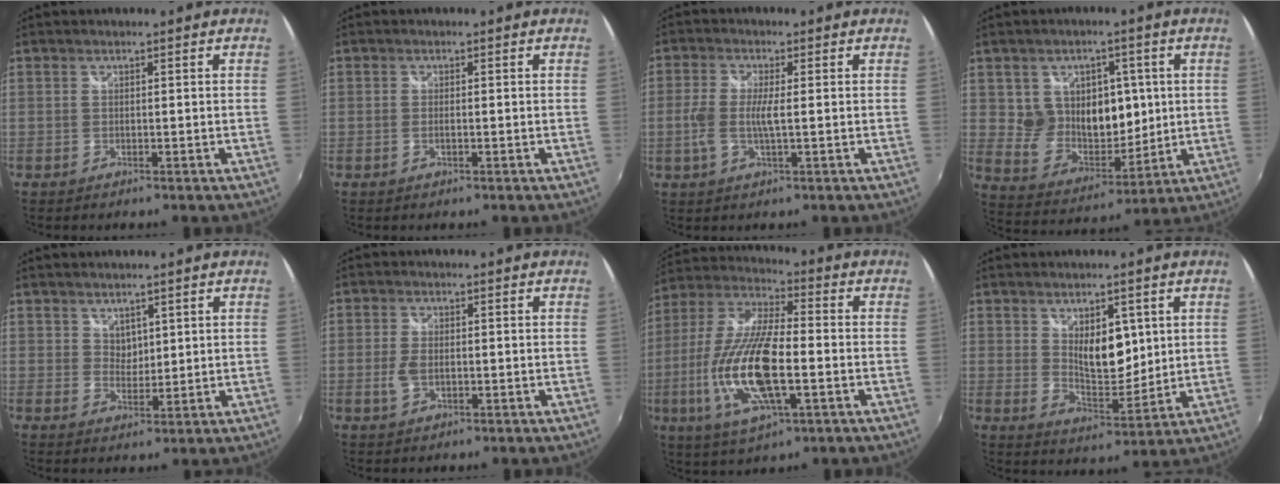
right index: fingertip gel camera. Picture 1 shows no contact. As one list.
[{"total": 1.2, "force": [-0.2, 0.4, 1.1], "torque": [-0.022, -0.001, -0.006]}, {"total": 5.8, "force": [-0.6, 1.5, 5.5], "torque": [-0.115, -0.003, -0.014]}, {"total": 12.7, "force": [2.5, 10.5, 6.7], "torque": [-0.122, 0.001, 0.062]}, {"total": 2.5, "force": [1.6, 1.8, 0.5], "torque": [-0.003, 0.001, 0.030]}, {"total": 3.9, "force": [-0.7, 2.2, 3.1], "torque": [-0.068, -0.002, -0.014]}, {"total": 18.9, "force": [-4.3, 6.2, 17.3], "torque": [-0.360, -0.015, -0.082]}, {"total": 8.7, "force": [2.9, 4.6, 6.8], "torque": [-0.099, -0.010, 0.057]}]